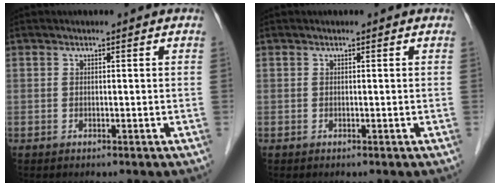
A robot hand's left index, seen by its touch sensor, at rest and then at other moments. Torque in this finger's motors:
{"motor_torque": [0.00, 0.00, 0.00, 0.00]}